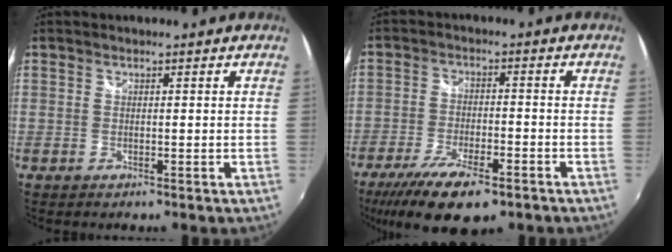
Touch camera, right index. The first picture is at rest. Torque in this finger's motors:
{"motor_torque": [1.04, -1.10, 0.72, 0.19]}